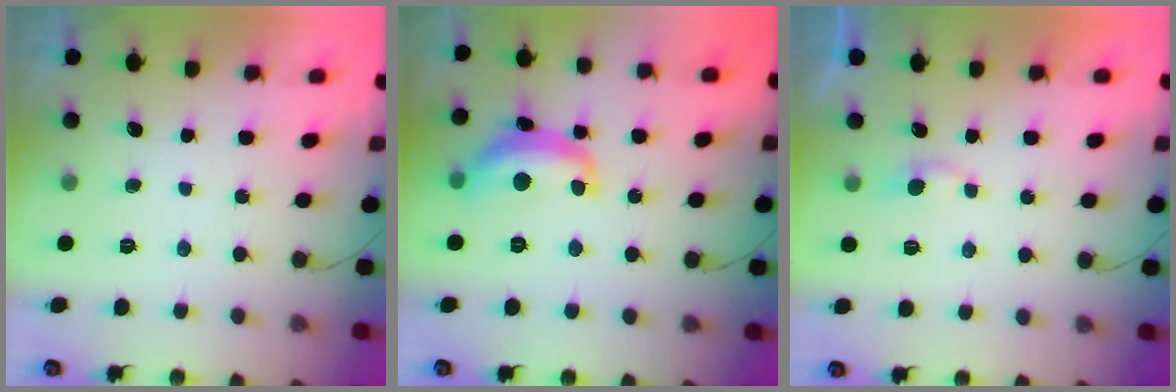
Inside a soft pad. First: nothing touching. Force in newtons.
{"total": 14.2, "press": 14.1, "slide": 1.2}
{"total": 2.3, "press": 2.3, "slide": 0.3}